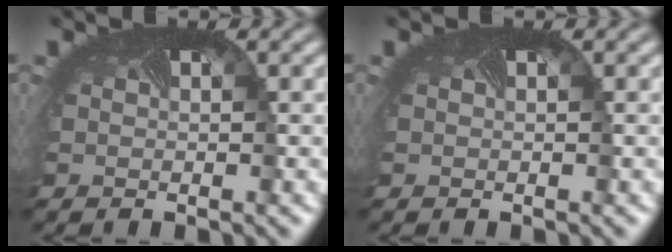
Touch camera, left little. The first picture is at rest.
{"total": 0.0}